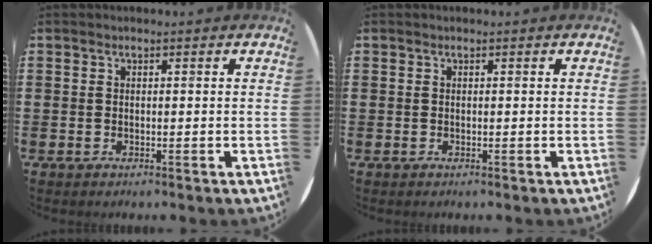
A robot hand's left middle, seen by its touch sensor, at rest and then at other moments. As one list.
[{"total": 0.0}]